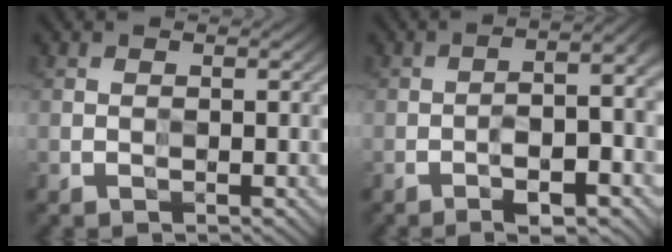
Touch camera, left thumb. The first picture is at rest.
{"total": 8.4, "force": [-3.3, 2.2, 7.4], "torque": [-0.102, 0.002, -0.050]}